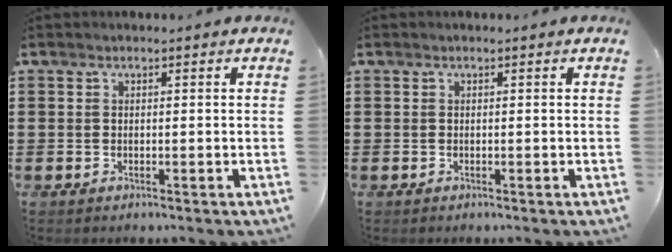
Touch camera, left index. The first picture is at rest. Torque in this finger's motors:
{"motor_torque": [0.00, 0.00, 0.00, 0.00]}